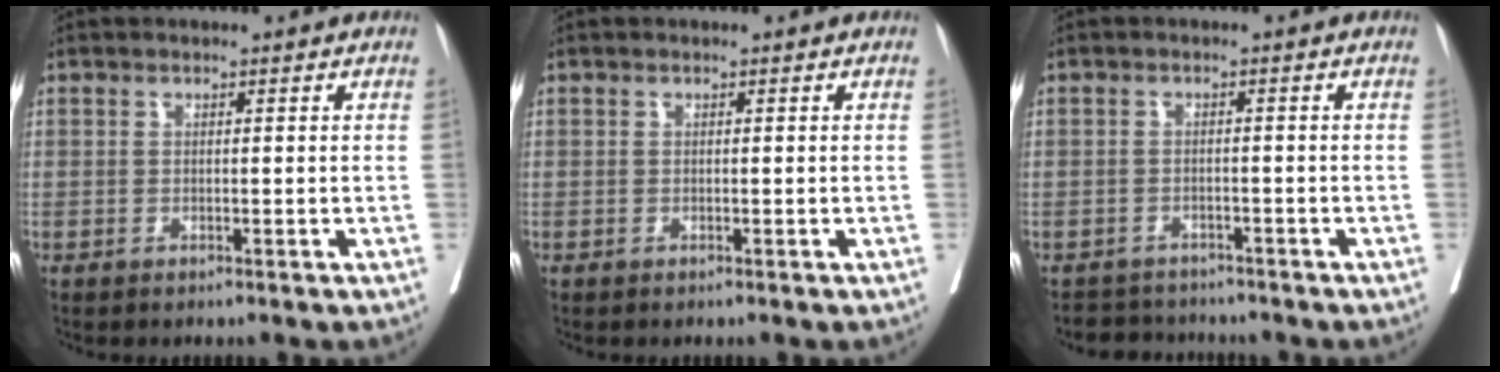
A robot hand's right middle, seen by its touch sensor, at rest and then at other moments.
{"total": 0.0}
{"total": 3.7, "force": [-3.5, 1.2, -0.6], "torque": [0.014, -0.001, -0.057]}